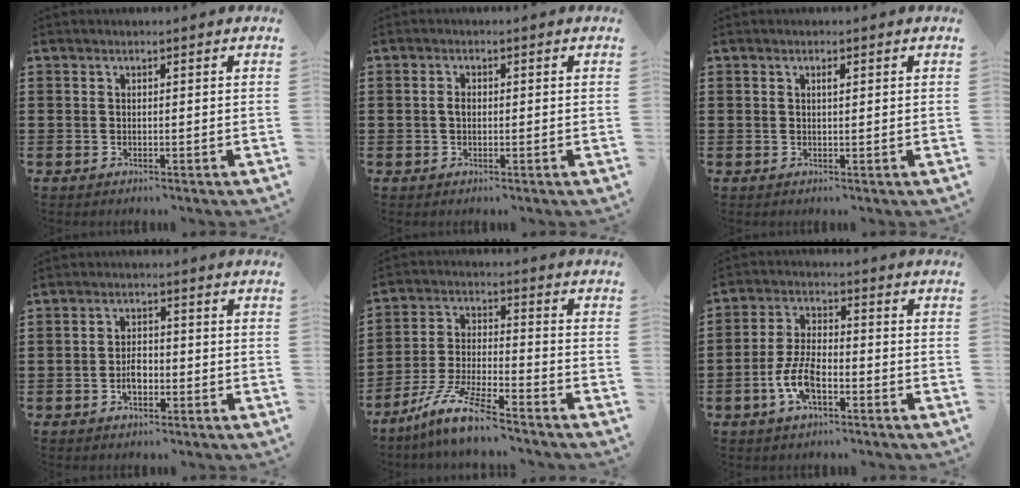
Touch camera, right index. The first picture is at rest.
{"total": 1.5, "force": [-0.1, 0.9, 1.2], "torque": [-0.024, 0.005, -0.003]}
{"total": 0.9, "force": [0.3, 0.2, 0.8], "torque": [-0.016, 0.001, 0.004]}
{"total": 3.1, "force": [-1.0, 1.8, 2.3], "torque": [-0.042, 0.005, -0.020]}
{"total": 9.8, "force": [-8.1, 0.6, 5.4], "torque": [-0.120, 0.003, -0.163]}
{"total": 7.2, "force": [-2.8, 3.3, 5.7], "torque": [-0.134, -0.001, -0.058]}